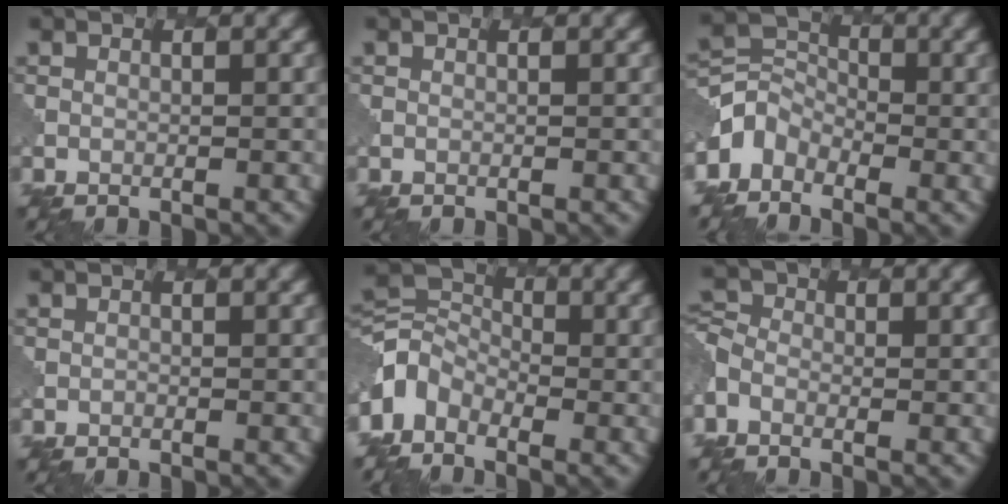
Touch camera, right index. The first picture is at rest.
{"total": 0.0}
{"total": 3.1, "force": [-2.1, 2.2, 0.7], "torque": [-0.014, 0.002, -0.056]}
{"total": 0.0}
{"total": 4.4, "force": [-2.5, 3.1, 2.0], "torque": [-0.040, 0.003, -0.068]}
{"total": 2.4, "force": [-1.1, 1.8, 1.2], "torque": [-0.027, 0.000, -0.029]}